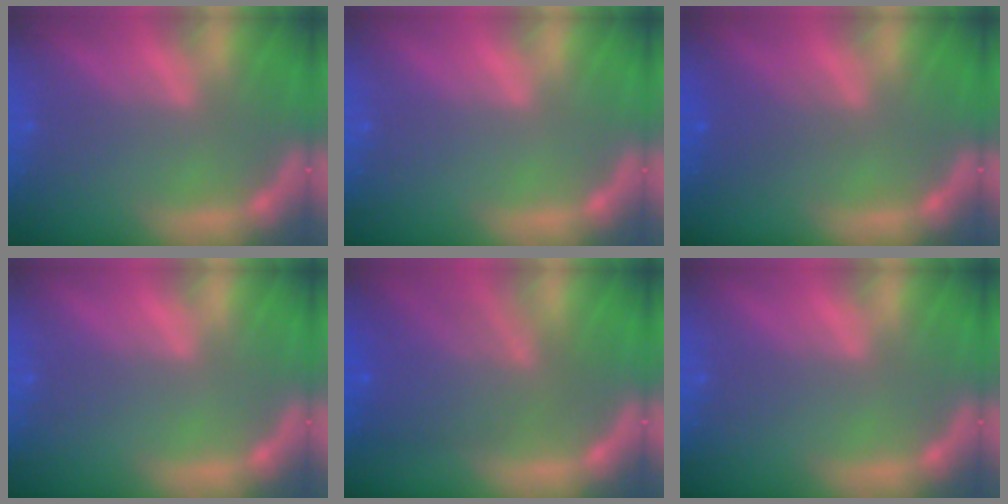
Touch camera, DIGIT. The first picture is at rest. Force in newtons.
{"total": 0.0}
{"total": 2.0}
{"total": 0.0}
{"total": 7.0}
{"total": 0.0}